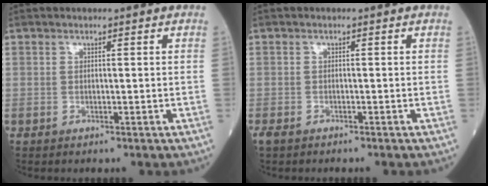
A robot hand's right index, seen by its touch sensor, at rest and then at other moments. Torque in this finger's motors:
{"motor_torque": [-0.05, -0.06, 0.00, 0.03]}